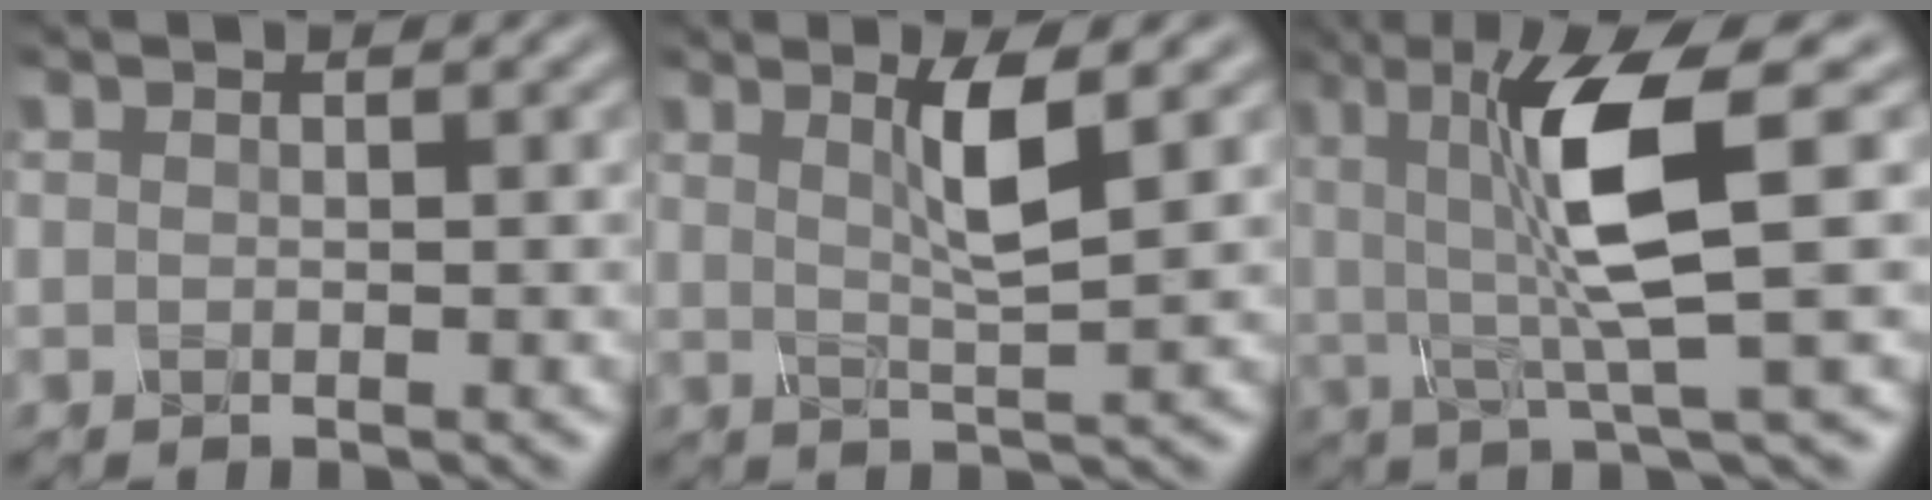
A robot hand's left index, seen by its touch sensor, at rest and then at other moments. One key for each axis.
{"total": 3.6, "fx": 1.1, "fy": 0.5, "fz": 3.4, "tx": -0.057, "ty": -0.005, "tz": 0.022}
{"total": 8.3, "fx": 1.0, "fy": 1.5, "fz": 8.1, "tx": -0.148, "ty": -0.006, "tz": 0.020}